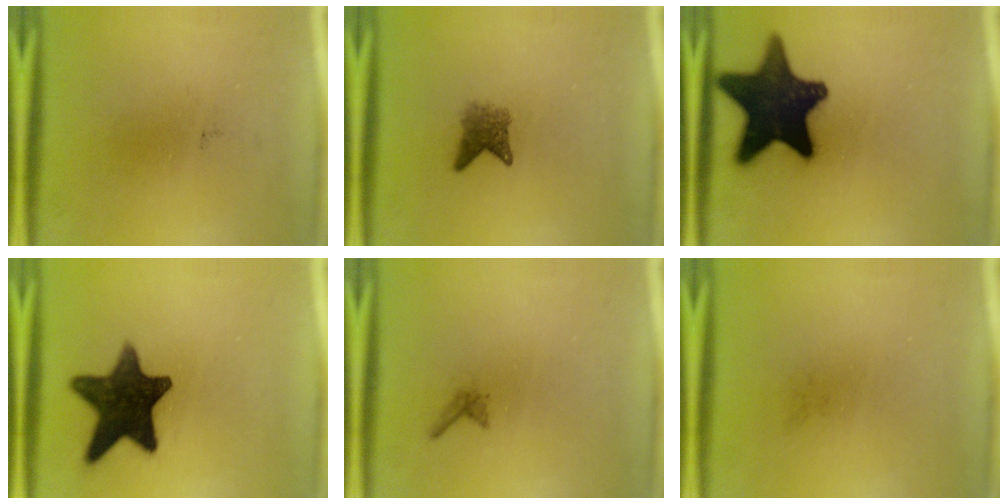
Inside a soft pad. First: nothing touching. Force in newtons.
{"total": 2.8}
{"total": 18.1}
{"total": 14.6}
{"total": 0.6}
{"total": 0.0}